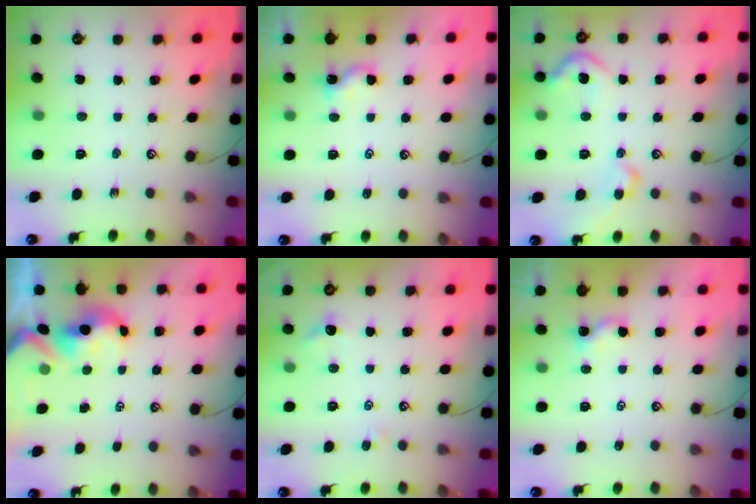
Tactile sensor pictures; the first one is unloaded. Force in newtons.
{"total": 0.0}
{"total": 9.4, "press": 9.3, "slide": 1.6}
{"total": 2.1, "press": 2.0, "slide": 0.7}
{"total": 1.9, "press": 1.8, "slide": 0.5}
{"total": 0.0}